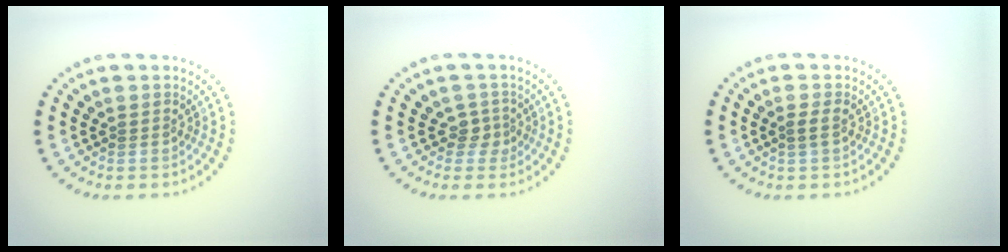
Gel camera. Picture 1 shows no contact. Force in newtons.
{"total": 1.6, "press": 1.1, "slide": 1.1}
{"total": 1.0, "press": 0.9, "slide": 0.3}